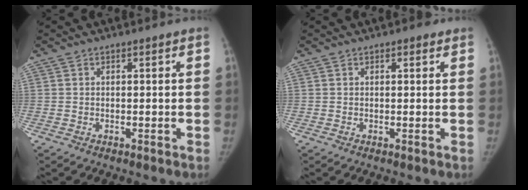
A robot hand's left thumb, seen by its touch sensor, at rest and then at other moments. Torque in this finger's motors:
{"motor_torque": [0.18, -0.02, 0.29, -0.11, 0.01]}